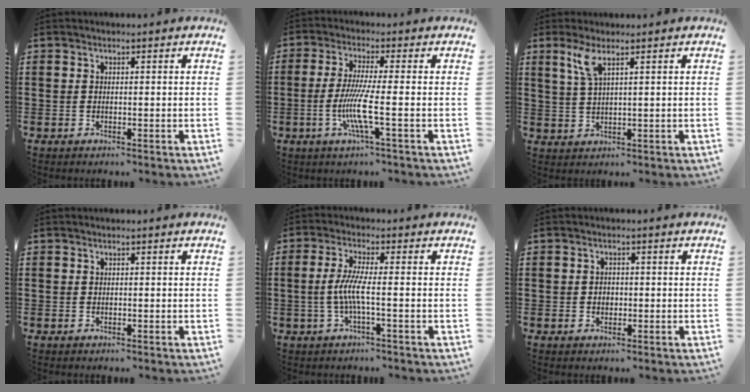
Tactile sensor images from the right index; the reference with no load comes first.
{"total": 7.5, "force": [-1.8, 0.1, 7.2], "torque": [-0.160, -0.023, -0.043]}
{"total": 3.7, "force": [2.0, 0.4, 3.1], "torque": [-0.068, 0.002, 0.034]}
{"total": 0.0}
{"total": 4.9, "force": [-1.0, 0.2, 4.8], "torque": [-0.110, -0.010, -0.028]}
{"total": 1.4, "force": [-0.2, 1.2, 0.8], "torque": [-0.017, 0.005, -0.004]}